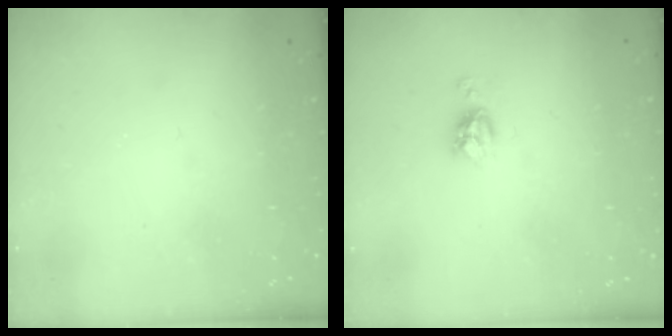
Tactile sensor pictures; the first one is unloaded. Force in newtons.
{"total": 4.9, "press": 4.9, "slide": 0.1}